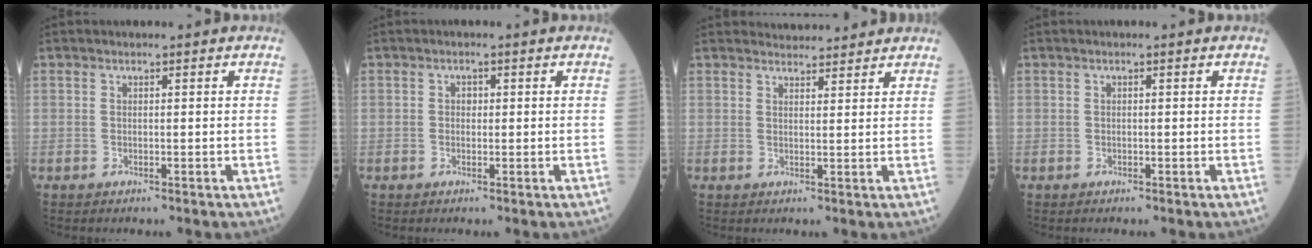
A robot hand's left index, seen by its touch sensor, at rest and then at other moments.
{"total": 0.8, "force": [-0.2, 0.7, 0.4], "torque": [-0.008, -0.001, -0.005]}
{"total": 5.0, "force": [4.9, 1.0, 0.4], "torque": [-0.006, 0.017, 0.063]}
{"total": 0.0}